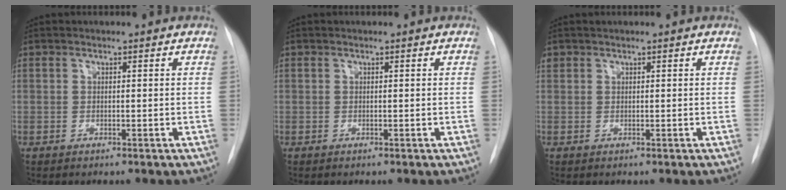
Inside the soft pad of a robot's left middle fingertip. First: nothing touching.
{"total": 0.0}
{"total": 0.6, "force": [0.6, 0.2, 0.0], "torque": [-0.002, 0.012, 0.013]}